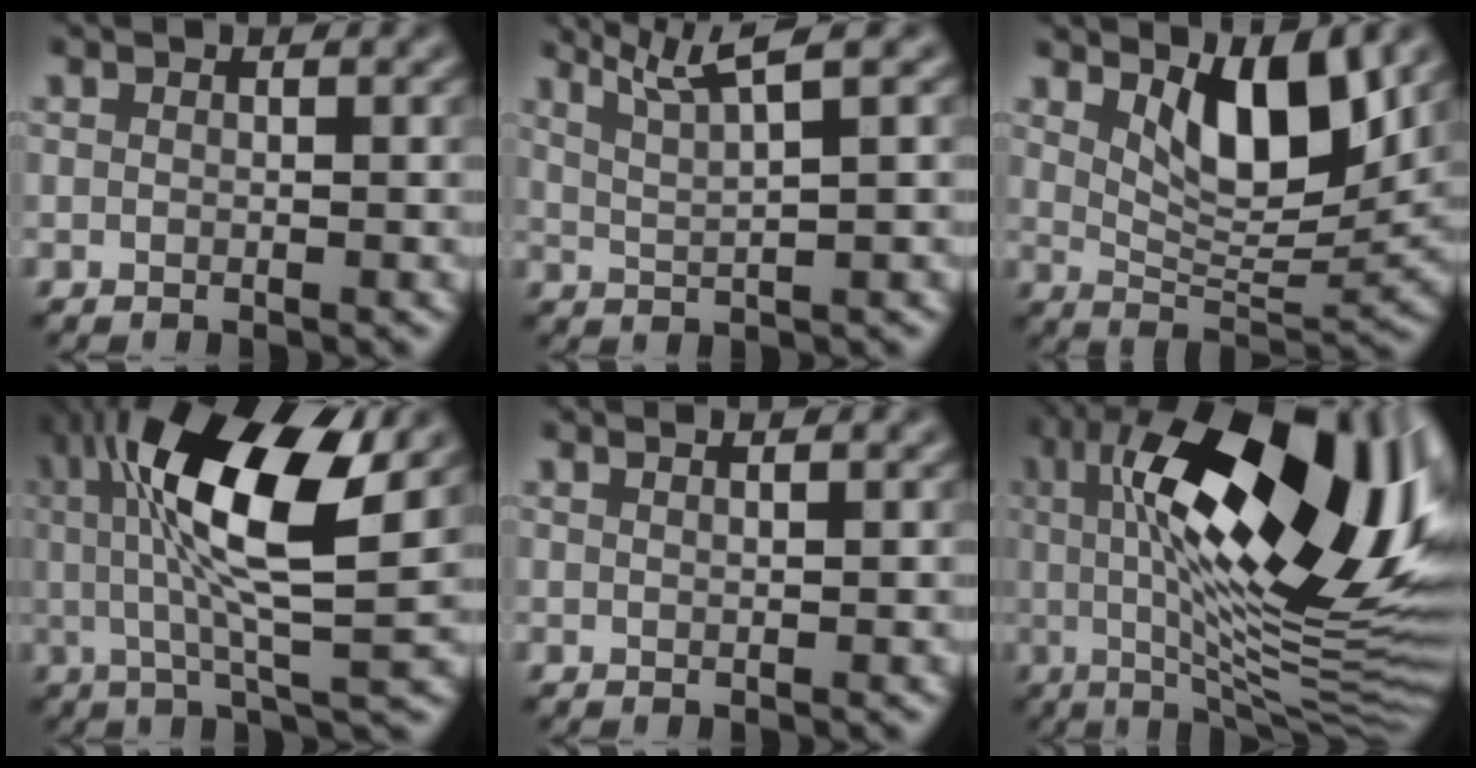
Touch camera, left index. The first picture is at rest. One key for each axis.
{"total": 4.2, "fx": 3.2, "fy": 0.4, "fz": 2.8, "tx": -0.041, "ty": 0.015, "tz": 0.057}
{"total": 6.1, "fx": 3.0, "fy": 2.5, "fz": 4.7, "tx": -0.078, "ty": -0.008, "tz": 0.053}
{"total": 11.4, "fx": 2.8, "fy": 2.8, "fz": 10.7, "tx": -0.176, "ty": 0.017, "tz": 0.052}
{"total": 1.0, "fx": 0.8, "fy": 0.4, "fz": 0.6, "tx": 0.001, "ty": 0.002, "tz": 0.001}
{"total": 18.7, "fx": 4.5, "fy": 6.2, "fz": 17.0, "tx": -0.256, "ty": 0.023, "tz": 0.074}